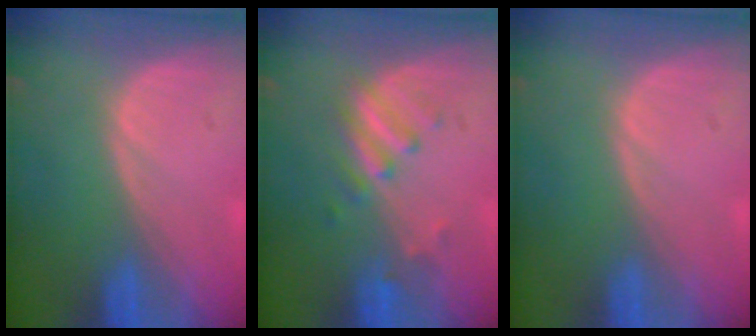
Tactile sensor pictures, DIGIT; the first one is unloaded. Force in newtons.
{"total": 3.6, "press": 3.6, "slide": 0.5}
{"total": 0.0}